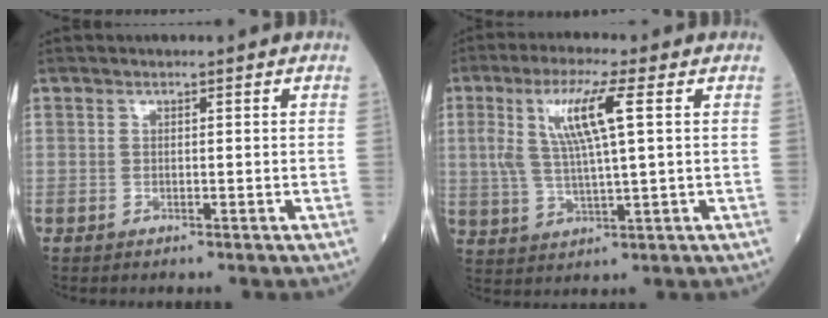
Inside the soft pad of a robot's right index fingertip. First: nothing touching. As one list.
[{"total": 9.2, "force": [2.7, 0.6, 8.8], "torque": [-0.188, 0.008, 0.052]}]